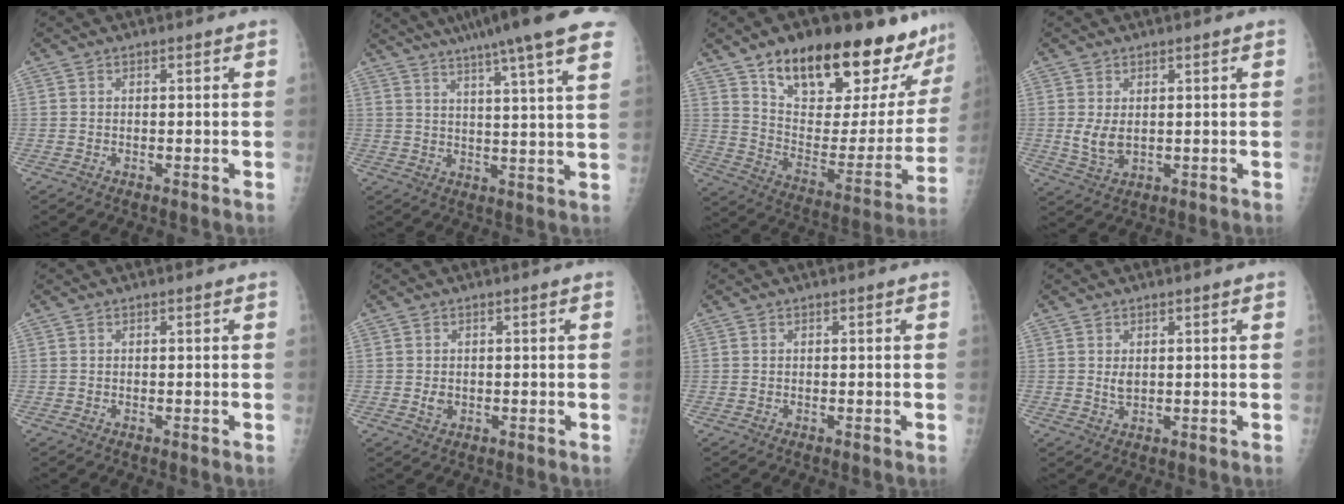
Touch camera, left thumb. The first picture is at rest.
{"total": 17.5, "force": [12.5, 0.9, 12.2], "torque": [-0.171, -0.019, 0.158]}
{"total": 29.7, "force": [20.3, 10.2, 19.1], "torque": [-0.248, -0.070, 0.310]}
{"total": 4.1, "force": [0.6, 2.4, 3.3], "torque": [-0.059, -0.010, 0.021]}
{"total": 0.0}
{"total": 1.7, "force": [-0.1, 1.3, 1.0], "torque": [-0.012, 0.000, 0.002]}
{"total": 0.0}
{"total": 1.9, "force": [0.6, 1.0, 1.5], "torque": [-0.022, -0.005, 0.014]}